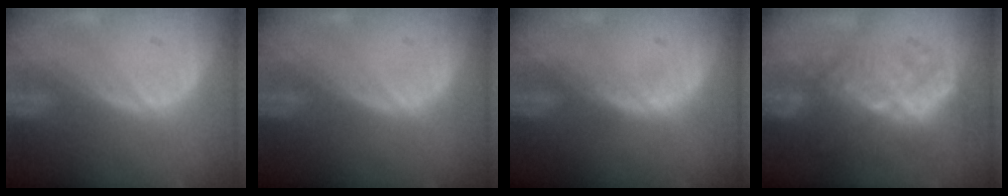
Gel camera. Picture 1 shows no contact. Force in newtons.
{"total": 0.0}
{"total": 0.8, "press": 0.7, "slide": 0.2}
{"total": 9.5, "press": 8.6, "slide": 4.1}